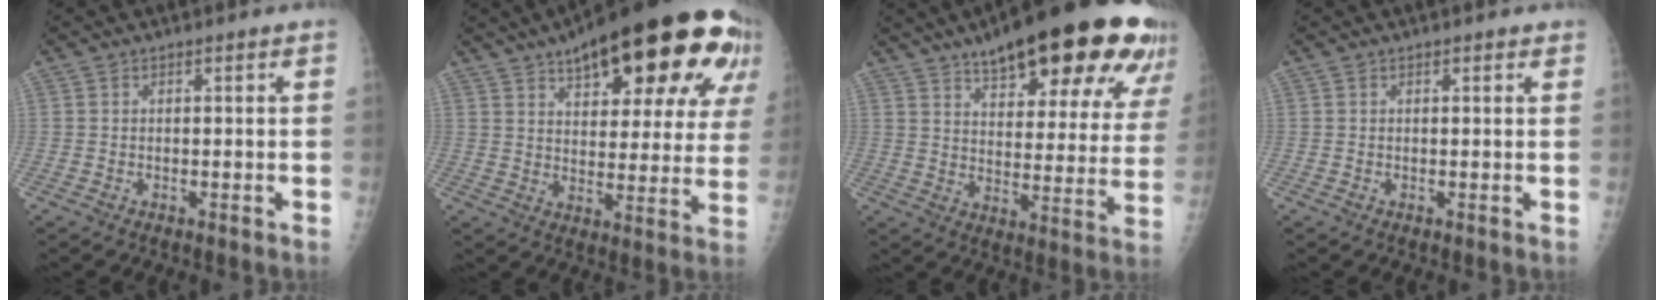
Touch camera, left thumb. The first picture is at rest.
{"total": 27.5, "force": [15.5, 10.9, 19.8], "torque": [-0.252, -0.016, 0.212]}
{"total": 28.1, "force": [18.5, 8.9, 19.2], "torque": [-0.240, -0.048, 0.249]}
{"total": 0.9, "force": [0.6, 0.5, 0.4], "torque": [-0.002, -0.002, 0.005]}